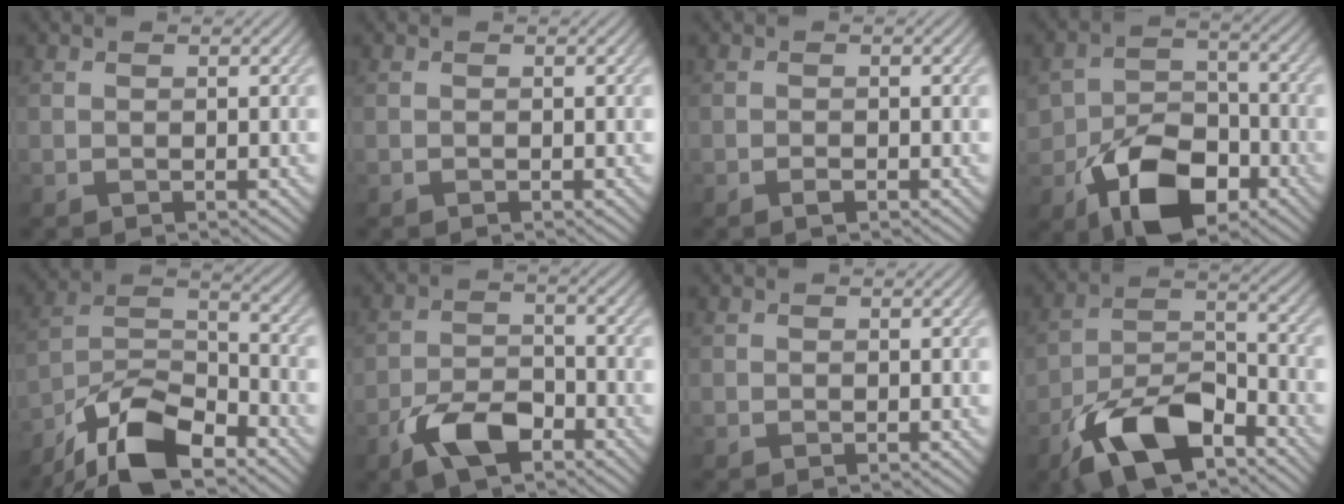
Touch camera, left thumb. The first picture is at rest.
{"total": 0.6, "force": [-0.4, 0.1, 0.5], "torque": [-0.010, -0.002, -0.007]}
{"total": 1.2, "force": [-0.8, 0.2, 0.9], "torque": [-0.017, 0.000, -0.015]}
{"total": 11.0, "force": [-5.5, 6.8, 6.8], "torque": [-0.139, -0.016, -0.094]}
{"total": 13.7, "force": [-9.8, 5.0, 8.1], "torque": [-0.165, -0.008, -0.194]}
{"total": 7.2, "force": [-4.4, 3.4, 4.6], "torque": [-0.088, 0.001, -0.092]}
{"total": 0.0}
{"total": 12.7, "force": [-7.9, 5.7, 8.1], "torque": [-0.157, -0.005, -0.158]}